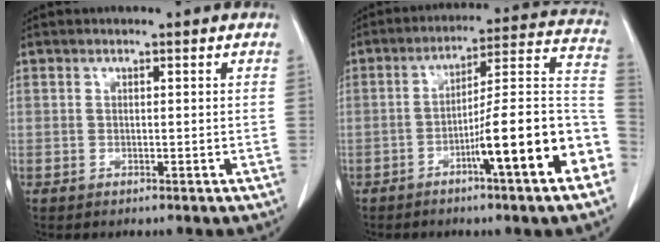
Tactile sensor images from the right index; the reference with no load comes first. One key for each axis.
{"total": 16.9, "fx": -6.9, "fy": 0.8, "fz": 15.4, "tx": -0.175, "ty": 0.025, "tz": -0.100}